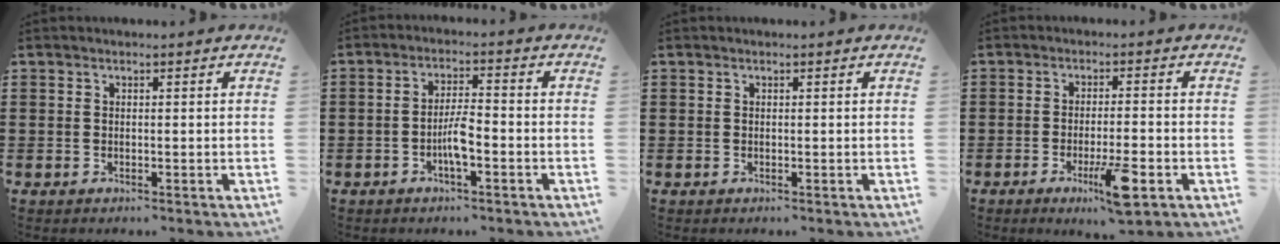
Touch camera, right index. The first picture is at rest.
{"total": 4.3, "force": [-1.7, 0.8, 3.8], "torque": [-0.081, 0.000, -0.036]}
{"total": 0.0}
{"total": 7.0, "force": [-3.3, 1.0, 6.1], "torque": [-0.112, -0.012, -0.055]}